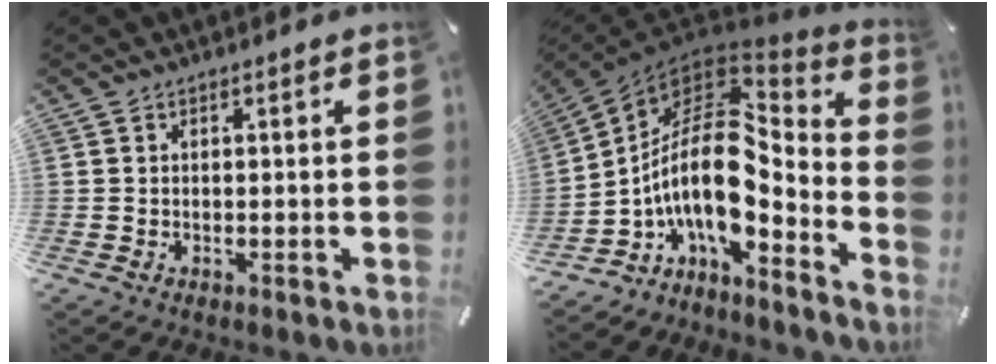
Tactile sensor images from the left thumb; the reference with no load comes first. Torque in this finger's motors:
{"motor_torque": [-0.64, 2.76, 1.31, 1.46, 0.30]}